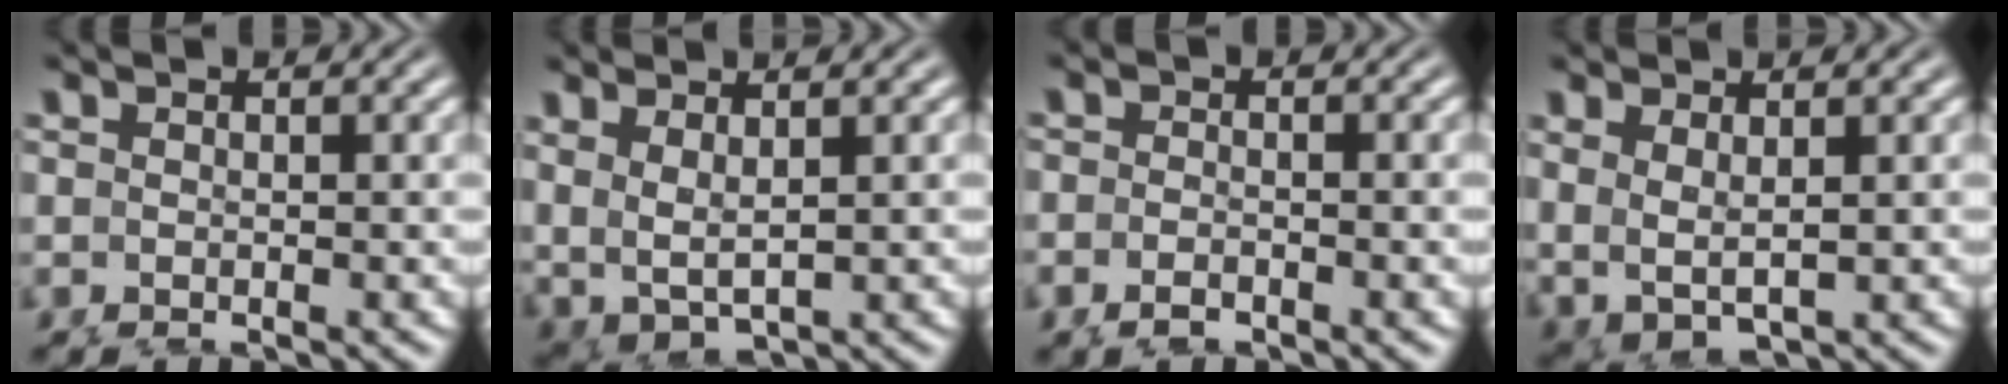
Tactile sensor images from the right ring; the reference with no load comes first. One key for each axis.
{"total": 3.1, "fx": 1.7, "fy": 1.9, "fz": 1.8, "tx": -0.054, "ty": -0.003, "tz": 0.037}
{"total": 0.9, "fx": -0.7, "fy": 0.3, "fz": 0.5, "tx": -0.010, "ty": 0.000, "tz": -0.011}
{"total": 3.1, "fx": 1.2, "fy": 2.0, "fz": 2.1, "tx": -0.053, "ty": -0.007, "tz": 0.033}